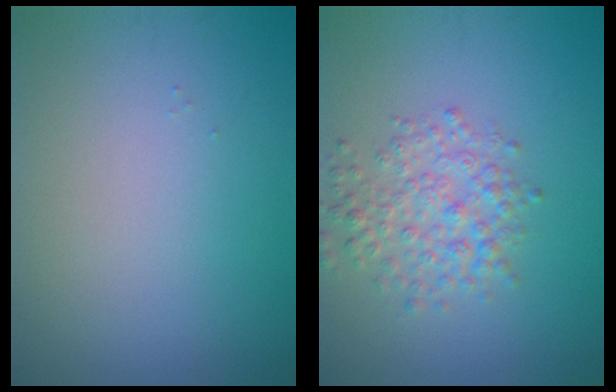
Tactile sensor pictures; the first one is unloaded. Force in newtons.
{"total": 3.5, "press": 3.5, "slide": 0.1}